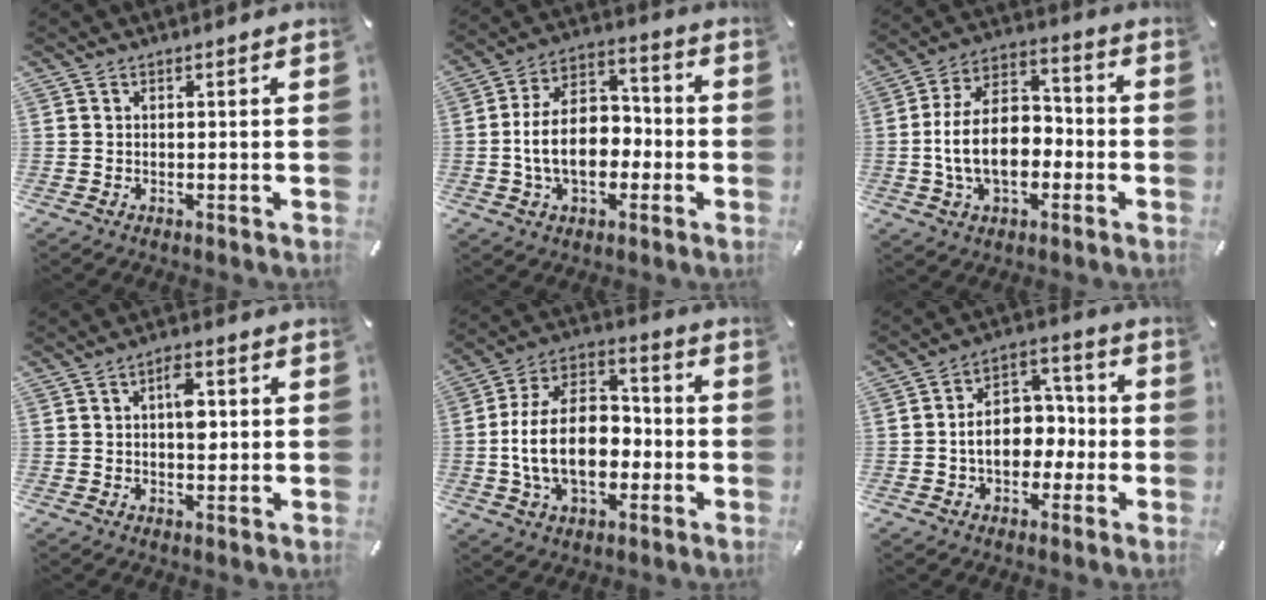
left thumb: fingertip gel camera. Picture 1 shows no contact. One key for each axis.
{"total": 14.3, "fx": -2.5, "fy": 9.9, "fz": 10.0, "tx": -0.194, "ty": 0.017, "tz": -0.045}
{"total": 15.9, "fx": -2.9, "fy": 10.5, "fz": 11.6, "tx": -0.230, "ty": 0.012, "tz": -0.056}
{"total": 5.6, "fx": 0.8, "fy": 3.1, "fz": 4.7, "tx": -0.062, "ty": -0.002, "tz": 0.006}
{"total": 18.6, "fx": -3.1, "fy": 12.6, "fz": 13.3, "tx": -0.254, "ty": 0.015, "tz": -0.058}
{"total": 11.2, "fx": -2.0, "fy": 8.6, "fz": 7.0, "tx": -0.116, "ty": 0.021, "tz": -0.034}